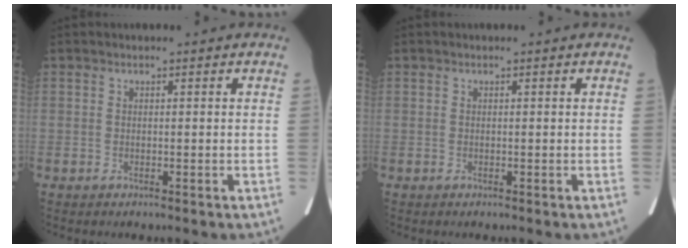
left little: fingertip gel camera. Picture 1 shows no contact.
{"total": 0.0}